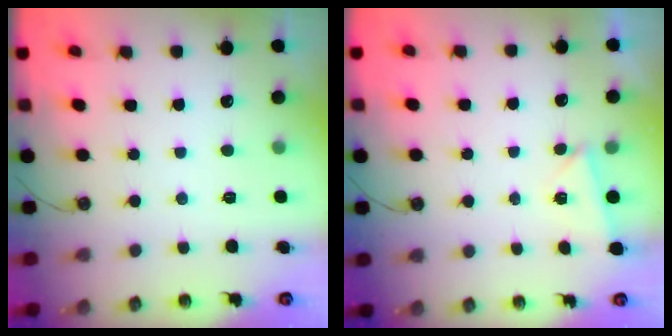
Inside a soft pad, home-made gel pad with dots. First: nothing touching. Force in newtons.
{"total": 1.8, "press": 1.4, "slide": 1.2}